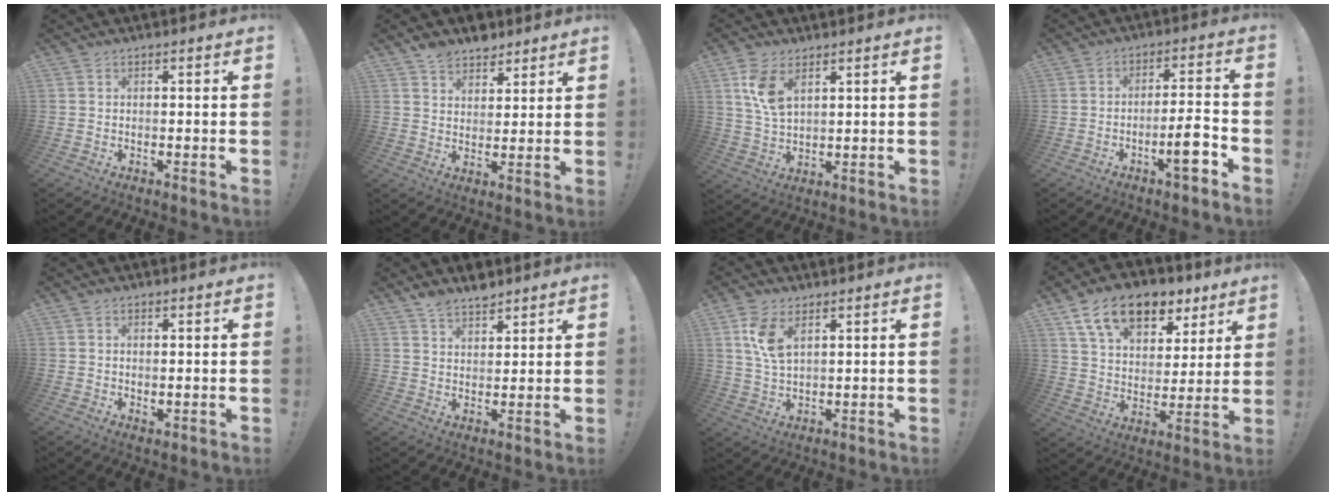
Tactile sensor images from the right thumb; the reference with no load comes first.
{"total": 7.2, "force": [5.7, 4.1, 1.3], "torque": [-0.011, -0.038, 0.107]}
{"total": 8.5, "force": [4.4, 4.4, 5.8], "torque": [-0.102, -0.016, 0.080]}
{"total": 9.1, "force": [-4.4, 1.7, 7.7], "torque": [-0.105, 0.019, -0.074]}
{"total": 1.2, "force": [0.4, 0.7, 0.9], "torque": [-0.005, -0.003, 0.007]}
{"total": 5.7, "force": [4.8, 2.2, 1.9], "torque": [-0.018, -0.030, 0.086]}
{"total": 7.8, "force": [4.0, 3.9, 5.4], "torque": [-0.103, -0.020, 0.069]}
{"total": 16.4, "force": [10.3, 9.6, 8.5], "torque": [-0.143, -0.056, 0.188]}